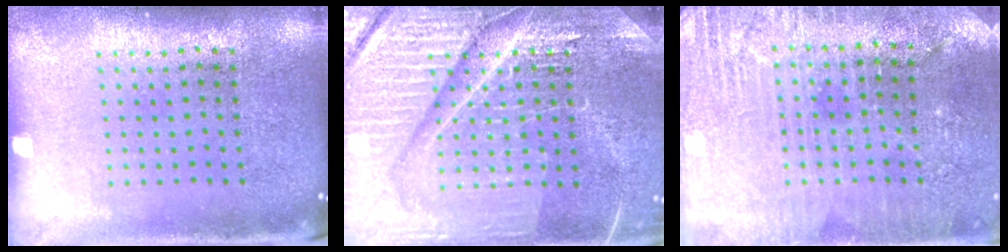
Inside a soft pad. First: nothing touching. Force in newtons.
{"total": 7.4, "press": 7.3, "slide": 1.0}
{"total": 2.9, "press": 2.9, "slide": 0.4}